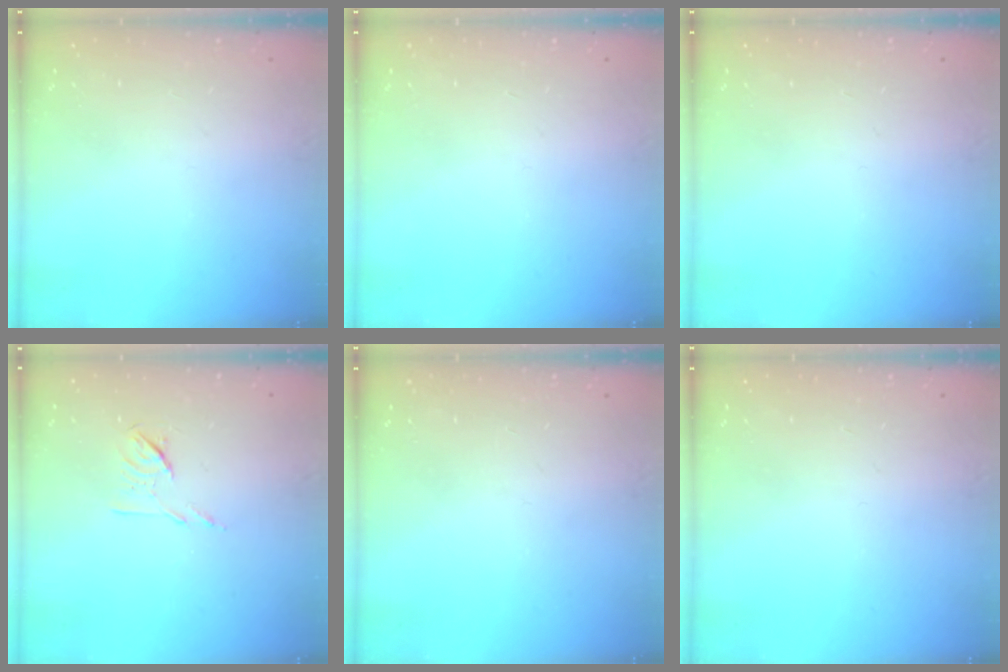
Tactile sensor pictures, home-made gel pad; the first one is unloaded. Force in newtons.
{"total": 0.0}
{"total": 0.0}
{"total": 6.4, "press": 6.3, "slide": 1.2}
{"total": 0.0}
{"total": 0.0}